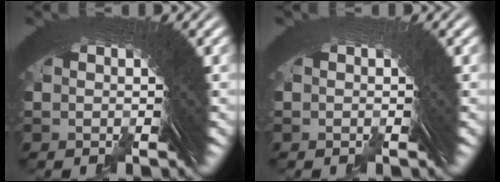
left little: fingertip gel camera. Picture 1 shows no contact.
{"total": 0.8, "force": [0.2, 0.2, -0.7], "torque": [0.011, 0.000, 0.002]}